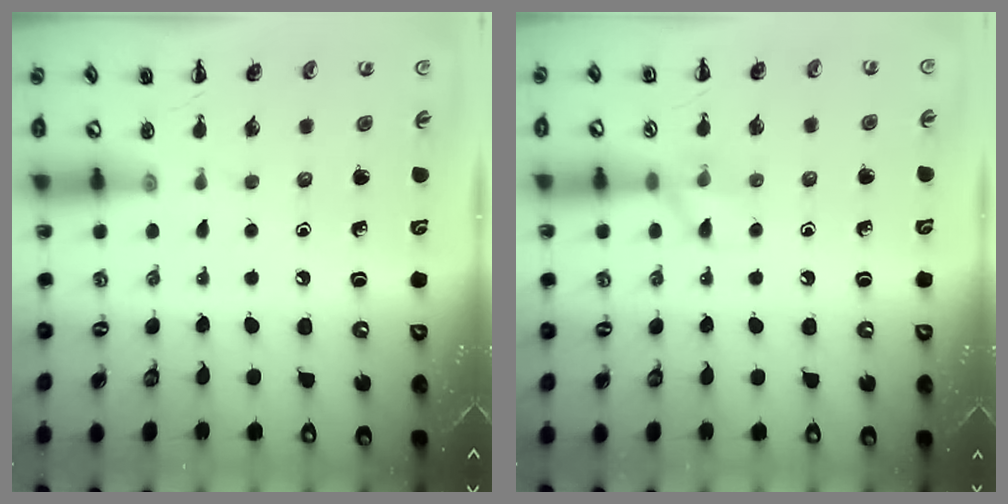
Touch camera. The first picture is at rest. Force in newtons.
{"total": 6.6, "press": 6.5, "slide": 0.9}